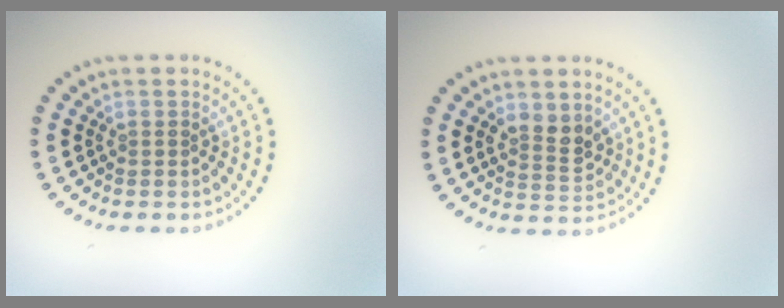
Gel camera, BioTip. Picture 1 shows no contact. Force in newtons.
{"total": 2.6, "press": 2.4, "slide": 0.9}